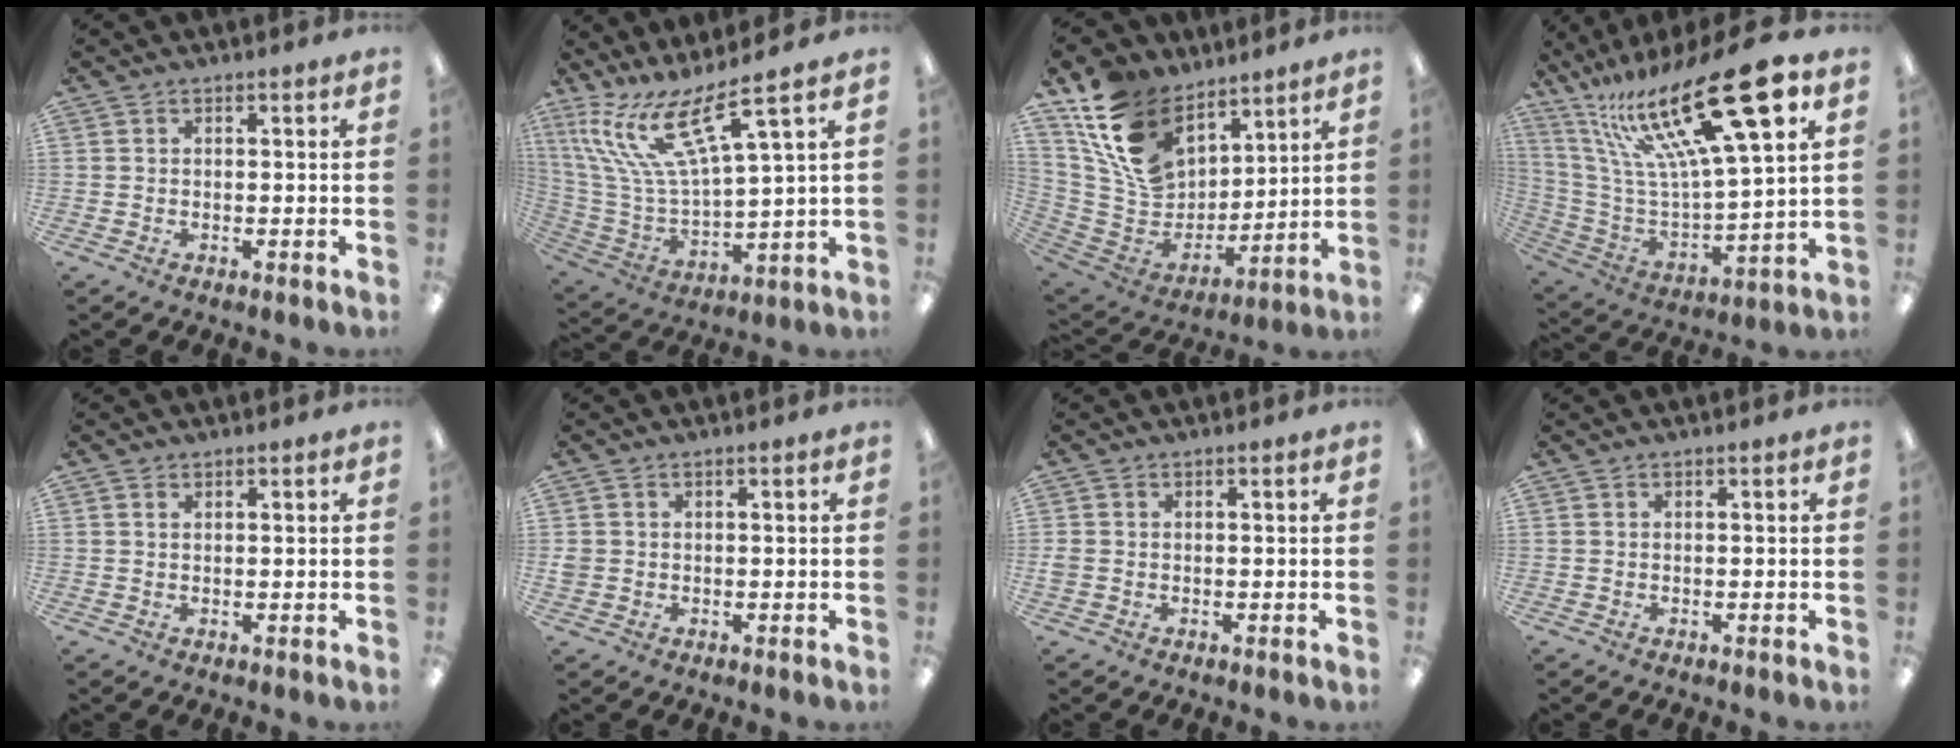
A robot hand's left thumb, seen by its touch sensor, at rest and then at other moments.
{"total": 18.3, "force": [11.2, 5.0, 13.6], "torque": [-0.301, -0.068, 0.188]}
{"total": 18.0, "force": [11.6, 11.2, 8.1], "torque": [-0.180, -0.052, 0.227]}
{"total": 28.4, "force": [16.9, 7.6, 21.6], "torque": [-0.402, -0.104, 0.272]}
{"total": 1.0, "force": [0.6, 0.5, 0.6], "torque": [-0.013, 0.001, 0.011]}
{"total": 1.5, "force": [0.0, 1.4, 0.4], "torque": [-0.007, 0.004, -0.002]}
{"total": 1.1, "force": [-0.2, 0.9, 0.6], "torque": [-0.012, 0.004, -0.004]}
{"total": 0.0}